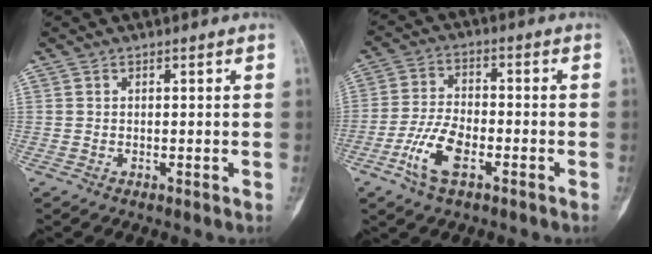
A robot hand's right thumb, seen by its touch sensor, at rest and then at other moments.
{"total": 9.0, "force": [-4.1, 4.0, 6.9], "torque": [-0.147, 0.017, -0.080]}